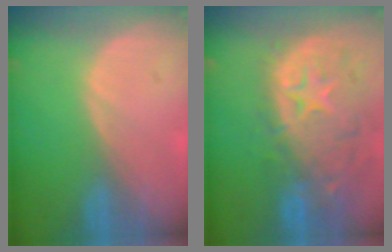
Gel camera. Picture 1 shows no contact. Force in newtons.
{"total": 14.0, "press": 11.3, "slide": 8.2}